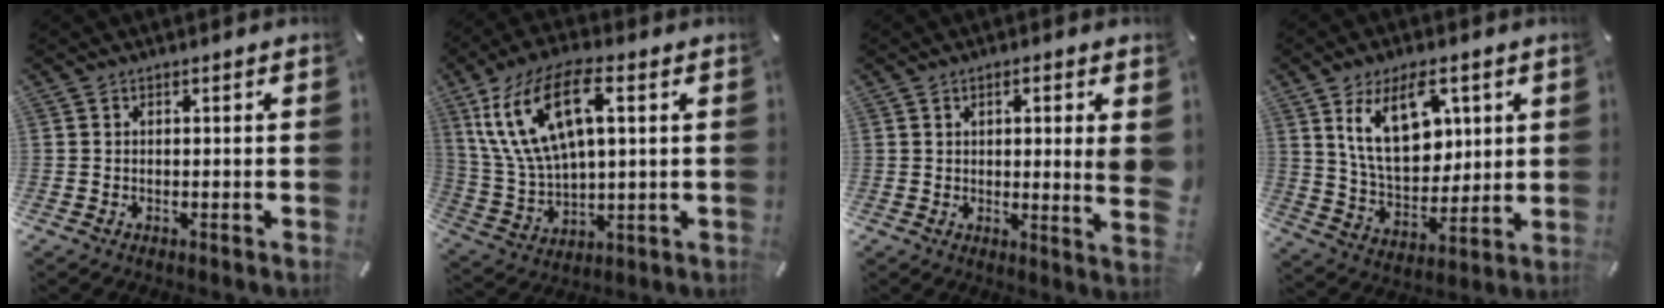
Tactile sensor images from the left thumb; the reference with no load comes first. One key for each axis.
{"total": 17.1, "fx": 6.4, "fy": 8.2, "fz": 13.5, "tx": -0.312, "ty": -0.003, "tz": 0.108}
{"total": 7.0, "fx": 1.4, "fy": 0.1, "fz": 6.9, "tx": -0.096, "ty": -0.026, "tz": 0.019}
{"total": 15.0, "fx": 6.6, "fy": 9.3, "fz": 9.7, "tx": -0.174, "ty": -0.013, "tz": 0.117}